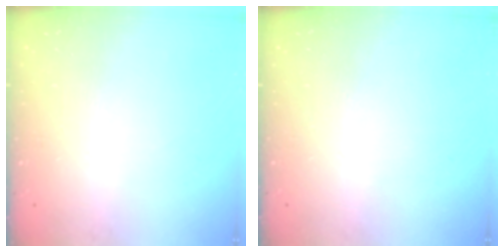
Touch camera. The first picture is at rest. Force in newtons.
{"total": 0.0}